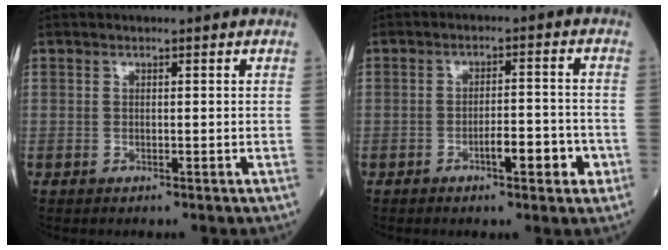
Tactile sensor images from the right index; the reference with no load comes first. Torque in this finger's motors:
{"motor_torque": [0.25, 0.07, 0.09, 0.07]}